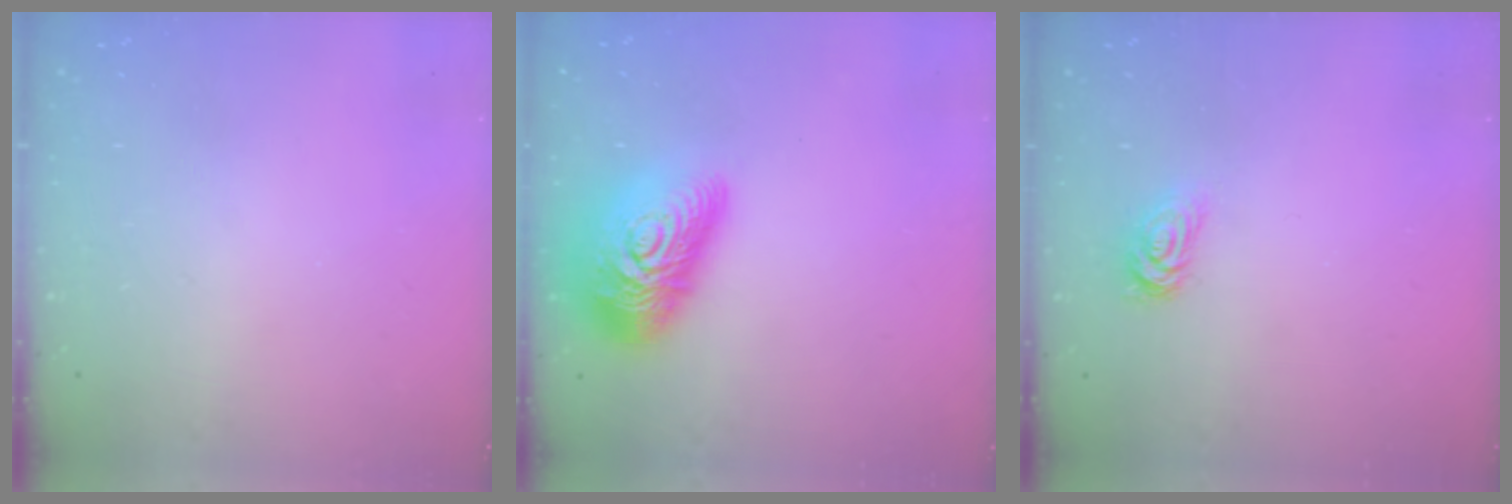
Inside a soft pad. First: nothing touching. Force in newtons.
{"total": 22.1, "press": 22.0, "slide": 1.3}
{"total": 2.7, "press": 2.7, "slide": 0.4}